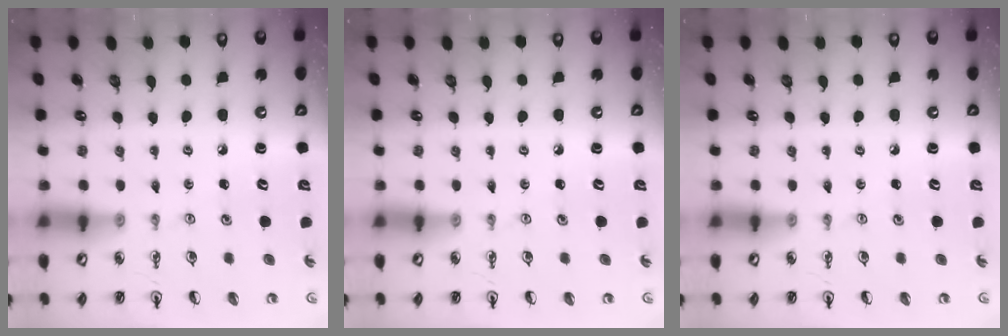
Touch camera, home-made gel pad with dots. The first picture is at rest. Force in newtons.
{"total": 0.0}
{"total": 0.0}